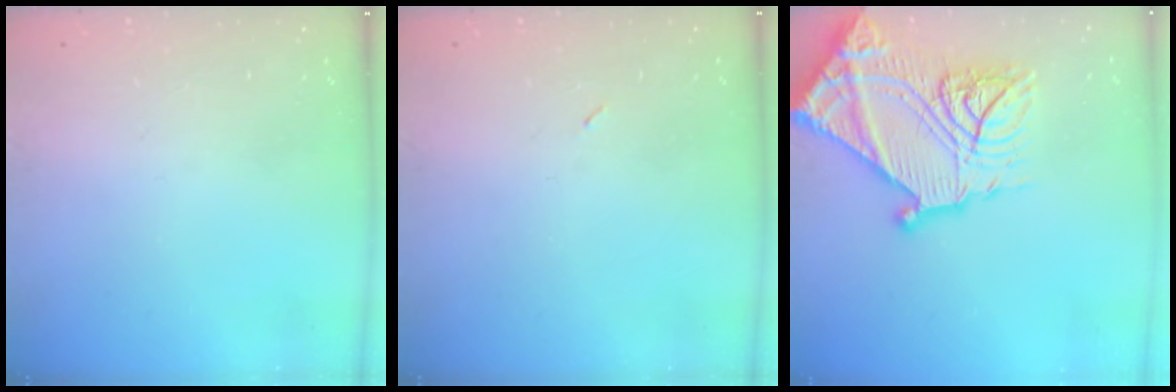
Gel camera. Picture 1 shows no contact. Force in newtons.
{"total": 2.2, "press": 2.1, "slide": 0.9}
{"total": 28.8, "press": 28.7, "slide": 2.7}